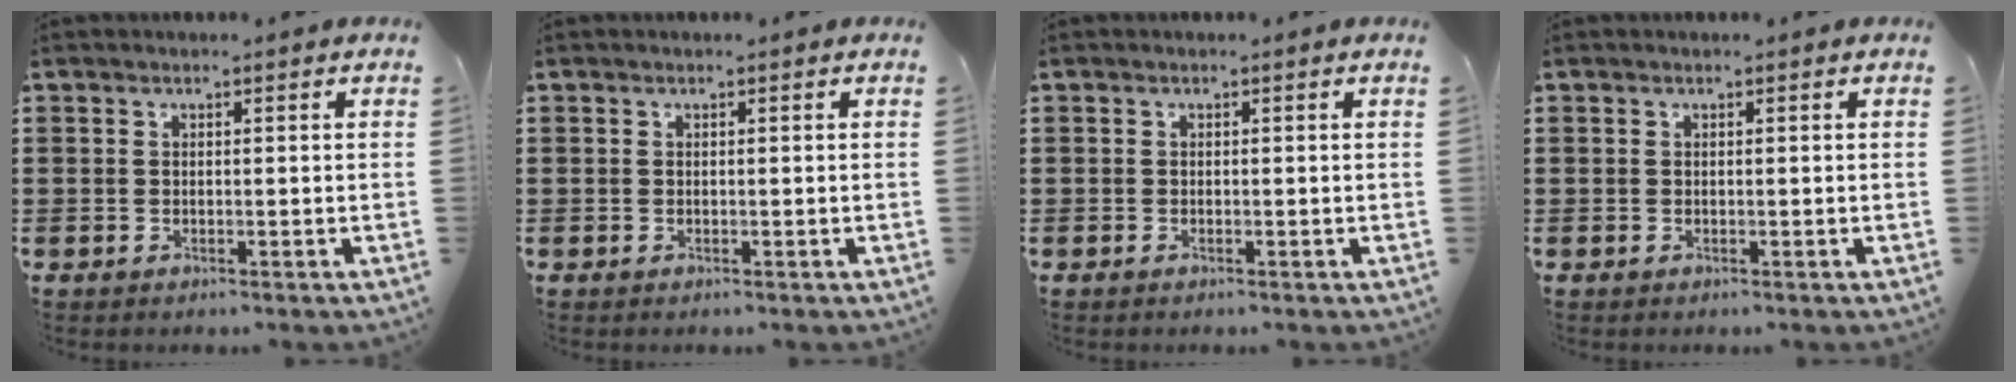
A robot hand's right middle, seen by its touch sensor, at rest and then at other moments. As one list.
[{"total": 0.0}, {"total": 0.0}, {"total": 0.0}]